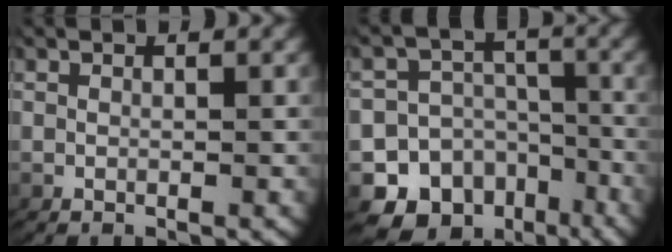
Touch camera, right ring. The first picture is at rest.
{"total": 20.0, "force": [-9.0, 16.7, 6.5], "torque": [-0.146, -0.089, -0.146]}